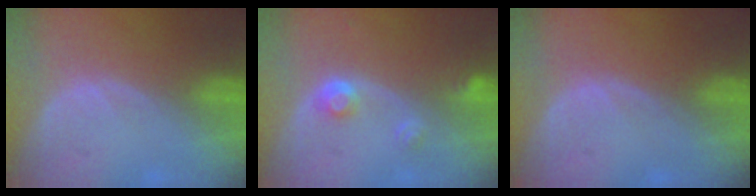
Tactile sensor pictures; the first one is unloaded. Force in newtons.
{"total": 2.9, "press": 2.7, "slide": 1.0}
{"total": 0.0}